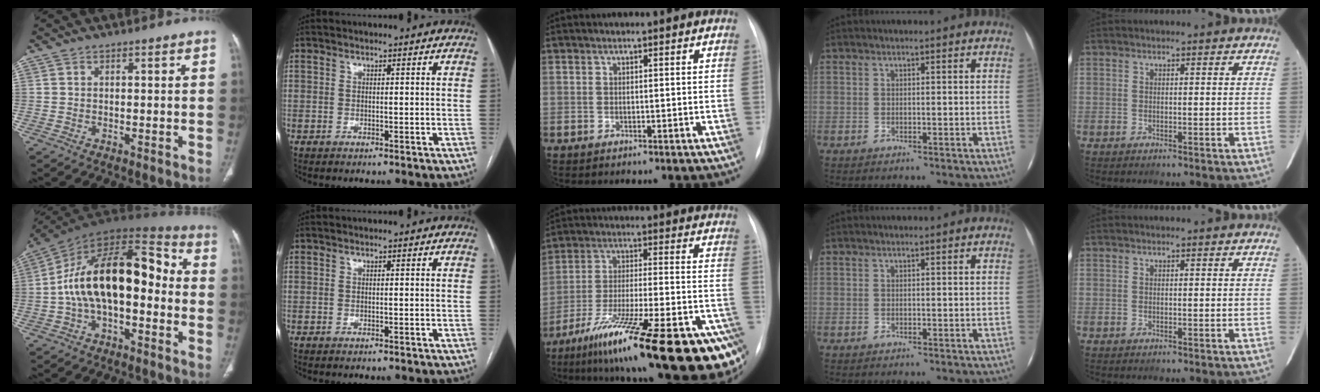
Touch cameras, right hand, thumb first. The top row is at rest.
{"thumb": {"total": 19.8, "force": [-1.7, 10.5, 16.6], "torque": [-0.257, 0.063, -0.036]}, "middle": {"total": 29.6, "force": [-18.8, 4.2, 22.4], "torque": [-0.258, -0.017, -0.292]}}